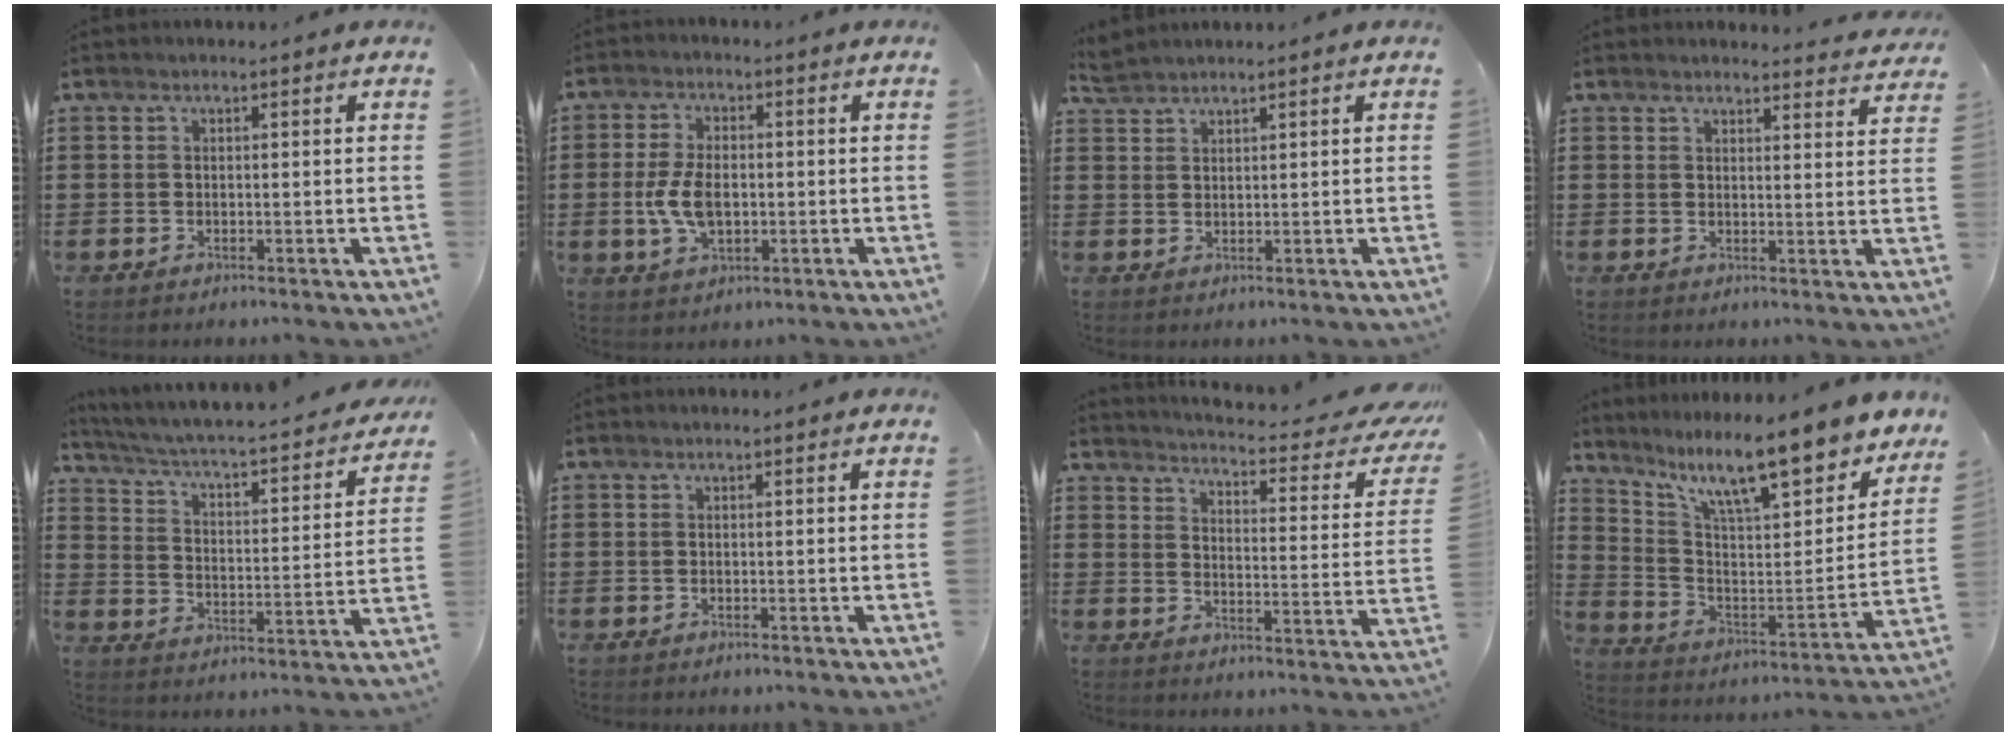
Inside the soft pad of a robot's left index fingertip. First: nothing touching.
{"total": 6.6, "force": [-0.5, 3.6, 5.5], "torque": [-0.127, -0.002, -0.015]}
{"total": 2.0, "force": [2.0, 0.0, 0.2], "torque": [-0.009, 0.002, 0.040]}
{"total": 2.6, "force": [2.6, 0.3, 0.1], "torque": [-0.003, -0.014, 0.048]}
{"total": 2.9, "force": [2.3, 0.1, 1.7], "torque": [-0.050, -0.035, 0.026]}
{"total": 0.0}
{"total": 4.1, "force": [3.4, -0.2, 2.3], "torque": [-0.054, -0.035, 0.049]}
{"total": 11.8, "force": [9.4, 1.9, 6.9], "torque": [-0.148, -0.074, 0.154]}